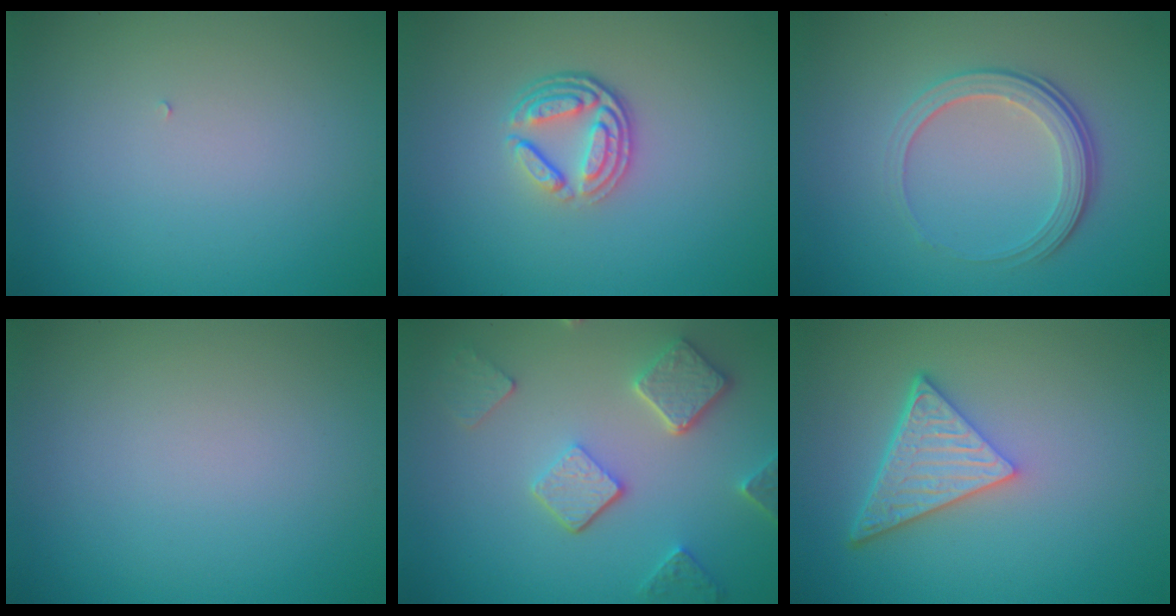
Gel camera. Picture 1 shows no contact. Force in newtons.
{"total": 4.0, "press": 2.9, "slide": 2.7}
{"total": 3.8, "press": 2.6, "slide": 2.8}
{"total": 0.0}
{"total": 4.9, "press": 3.8, "slide": 3.1}
{"total": 5.1, "press": 3.8, "slide": 3.5}